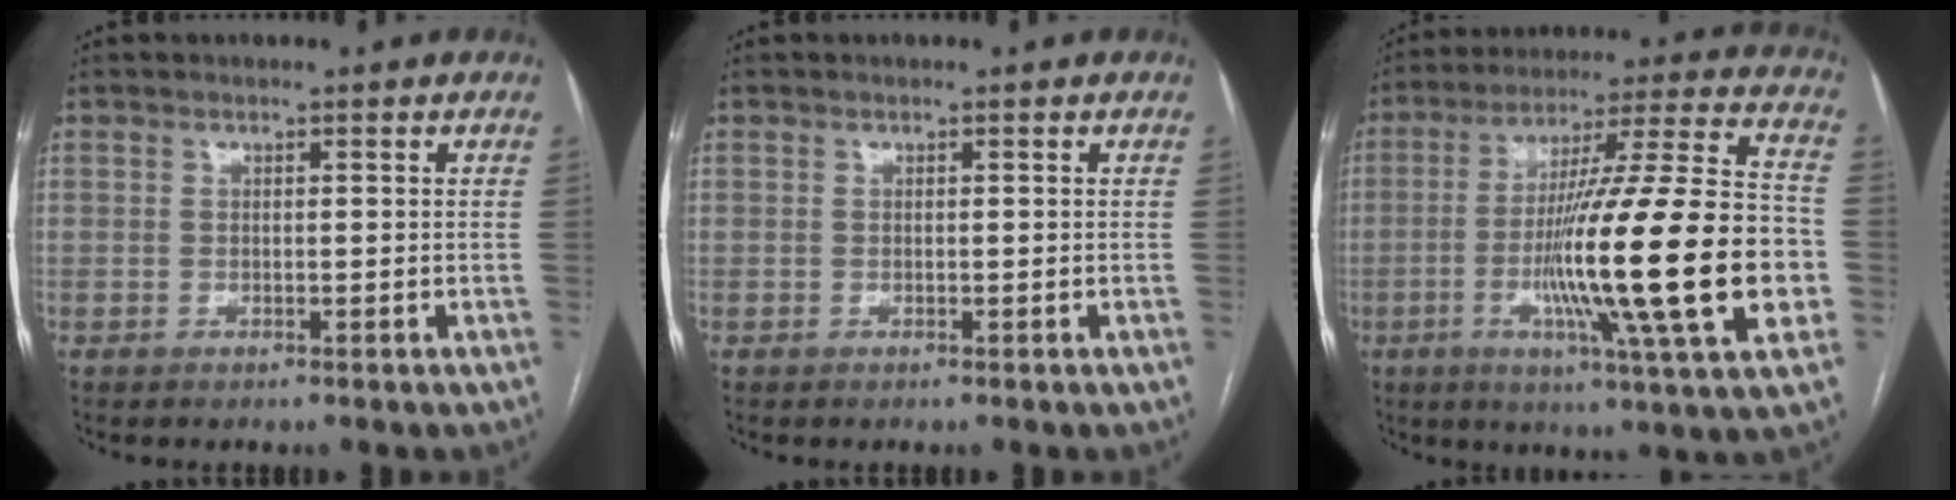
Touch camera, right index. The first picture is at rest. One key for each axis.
{"total": 0.0}
{"total": 27.2, "fx": -5.3, "fy": 0.8, "fz": 26.6, "tx": -0.402, "ty": -0.014, "tz": -0.096}